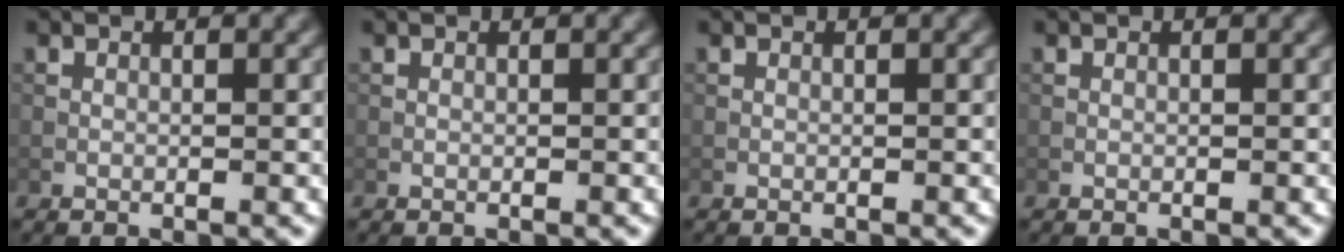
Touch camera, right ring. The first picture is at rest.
{"total": 0.0}
{"total": 0.0}
{"total": 0.0}